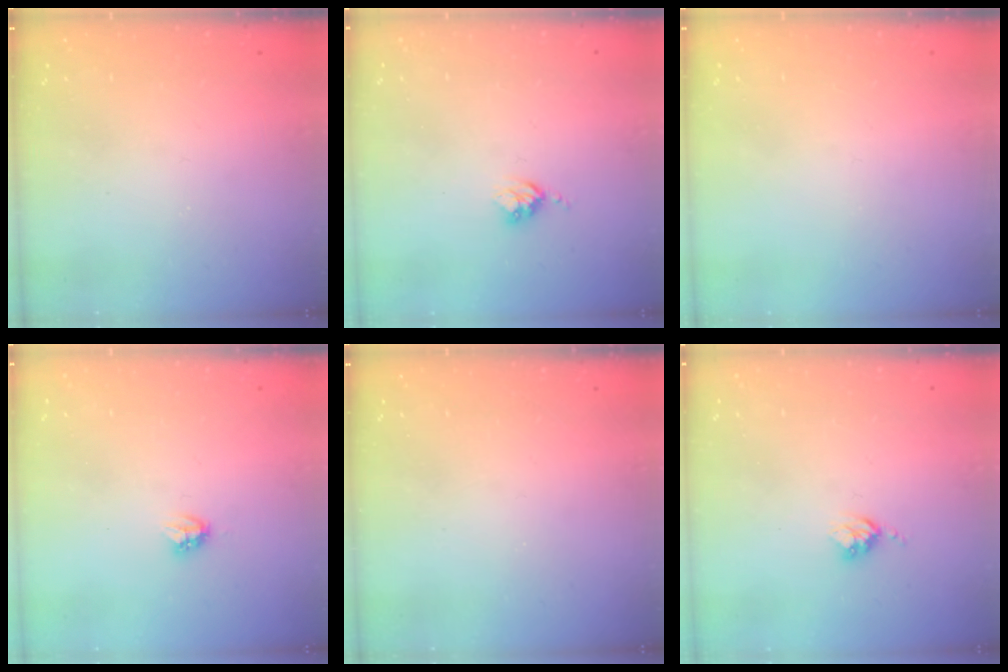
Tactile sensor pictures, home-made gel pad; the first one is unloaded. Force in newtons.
{"total": 3.4, "press": 3.4, "slide": 0.4}
{"total": 0.0}
{"total": 2.8, "press": 2.7, "slide": 0.4}
{"total": 0.0}
{"total": 3.4, "press": 3.4, "slide": 0.4}